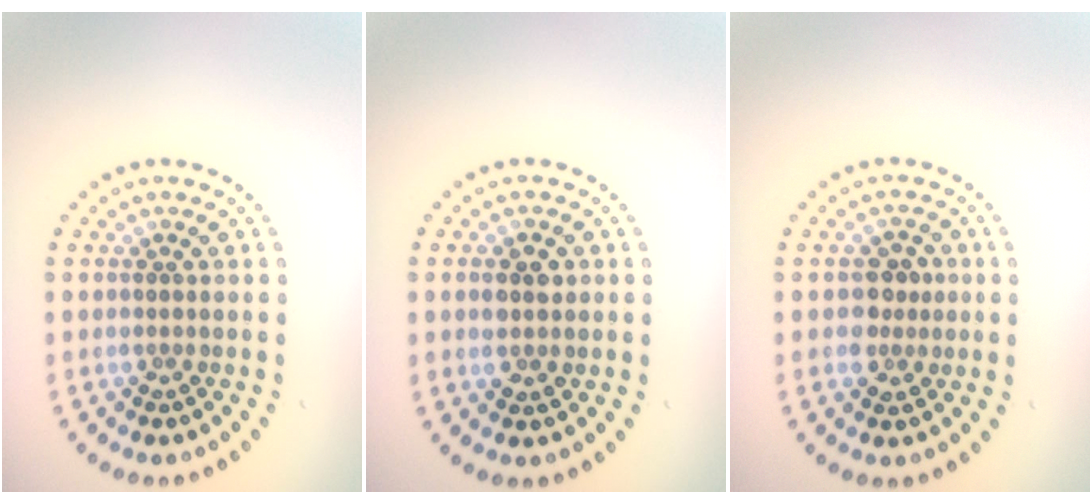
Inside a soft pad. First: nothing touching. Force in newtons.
{"total": 2.0, "press": 2.0, "slide": 0.3}
{"total": 2.4, "press": 2.3, "slide": 0.6}